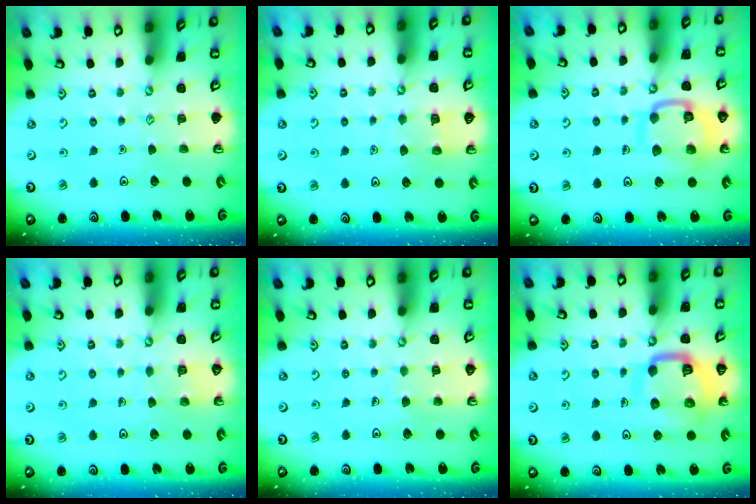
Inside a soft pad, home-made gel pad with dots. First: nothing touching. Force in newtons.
{"total": 5.6, "press": 5.6, "slide": 0.3}
{"total": 13.5, "press": 13.4, "slide": 1.3}
{"total": 2.9, "press": 2.9, "slide": 0.2}
{"total": 3.3, "press": 3.3, "slide": 0.2}
{"total": 12.6, "press": 12.6, "slide": 1.4}